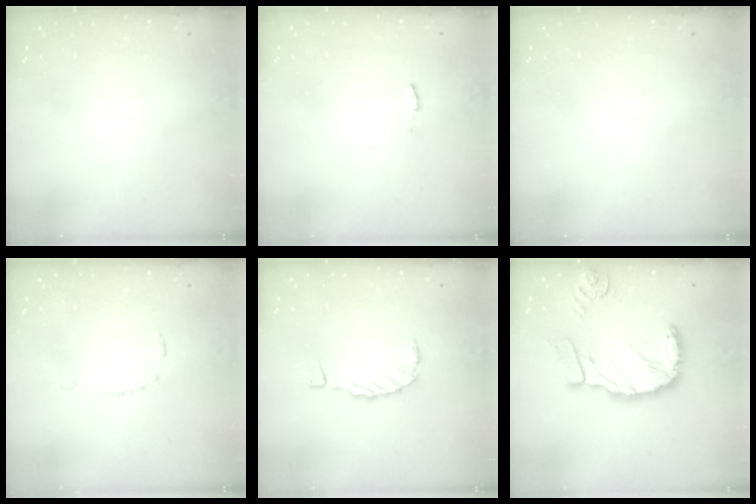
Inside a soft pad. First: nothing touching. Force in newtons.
{"total": 4.0, "press": 4.0, "slide": 0.2}
{"total": 0.0}
{"total": 3.5, "press": 3.5, "slide": 0.3}
{"total": 0.0}
{"total": 15.8, "press": 15.6, "slide": 2.7}